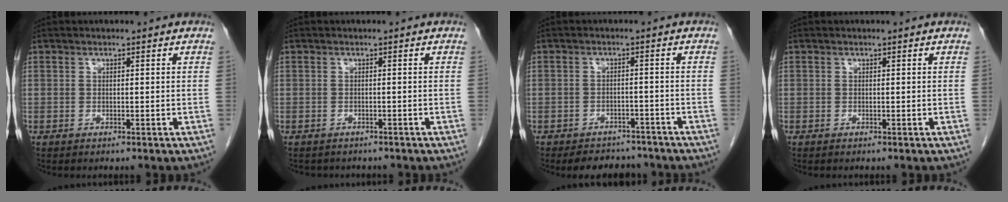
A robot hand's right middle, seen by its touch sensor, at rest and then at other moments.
{"total": 3.4, "force": [-3.0, 1.5, 0.8], "torque": [-0.016, -0.002, -0.034]}
{"total": 7.0, "force": [-6.2, 3.1, 1.2], "torque": [-0.007, 0.000, -0.079]}
{"total": 0.0}